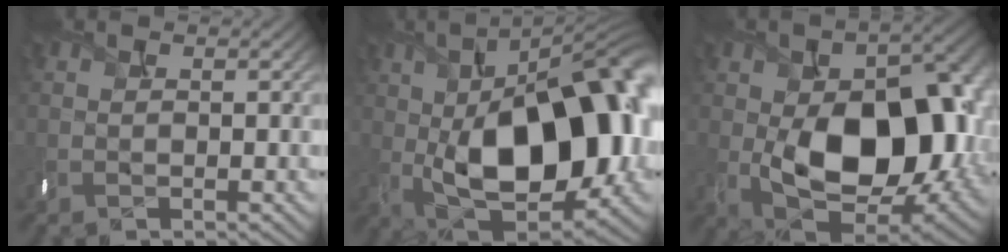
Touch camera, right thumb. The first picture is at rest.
{"total": 20.0, "force": [-0.5, 10.8, 16.8], "torque": [-0.248, 0.002, -0.020]}
{"total": 17.3, "force": [-1.6, 10.9, 13.3], "torque": [-0.202, -0.035, -0.008]}